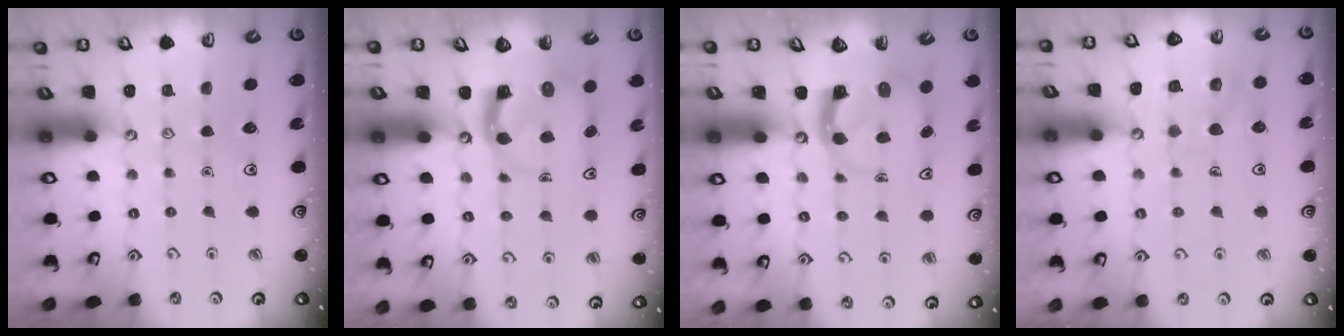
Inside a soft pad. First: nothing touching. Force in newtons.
{"total": 3.9, "press": 3.8, "slide": 0.5}
{"total": 3.6, "press": 3.6, "slide": 0.6}
{"total": 9.1, "press": 9.0, "slide": 0.9}